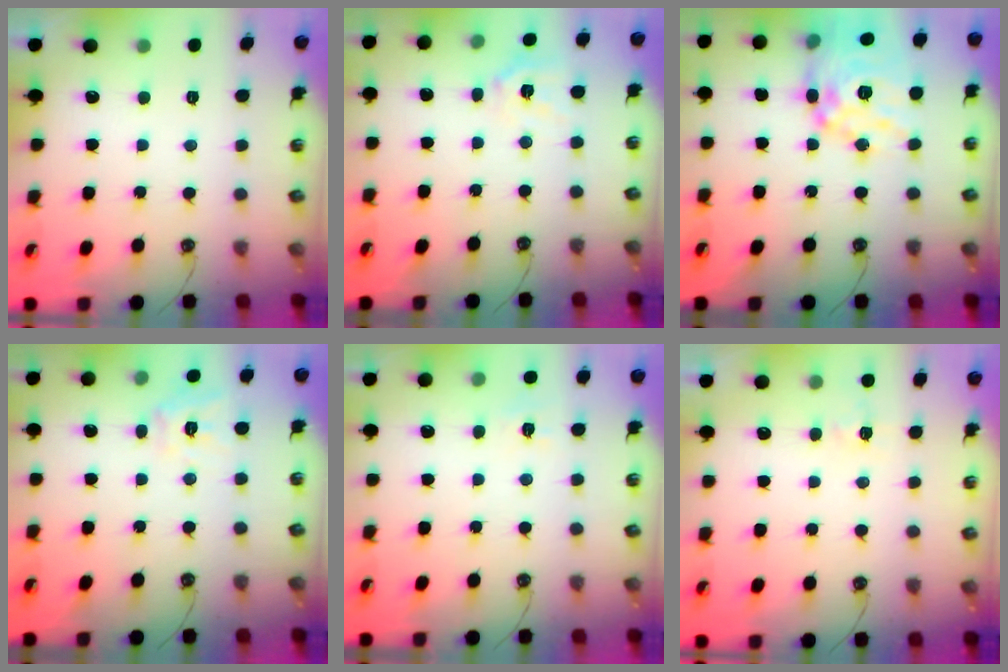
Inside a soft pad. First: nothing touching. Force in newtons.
{"total": 11.0, "press": 10.9, "slide": 1.3}
{"total": 19.2, "press": 19.1, "slide": 1.8}
{"total": 10.1, "press": 10.0, "slide": 0.9}
{"total": 6.6, "press": 6.6, "slide": 0.5}
{"total": 5.4, "press": 5.4, "slide": 0.7}